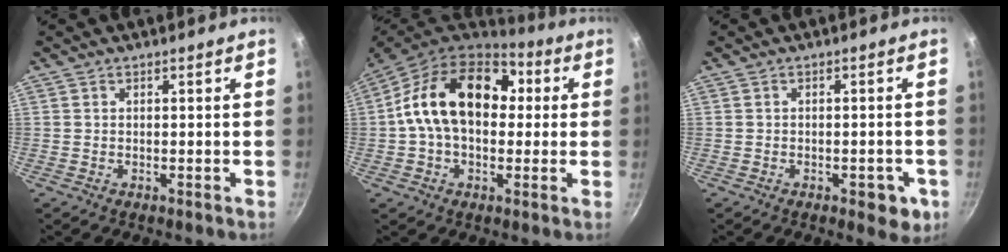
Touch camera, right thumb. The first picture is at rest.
{"total": 20.6, "force": [2.2, 13.5, 15.3], "torque": [-0.255, 0.035, 0.028]}
{"total": 4.6, "force": [-2.0, 2.2, 3.5], "torque": [-0.024, 0.006, -0.021]}